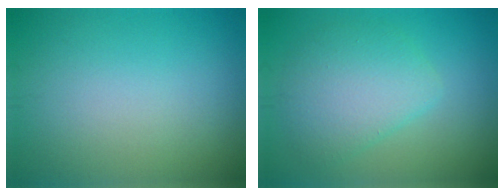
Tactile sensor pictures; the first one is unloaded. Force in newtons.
{"total": 4.4, "press": 4.4, "slide": 0.2}